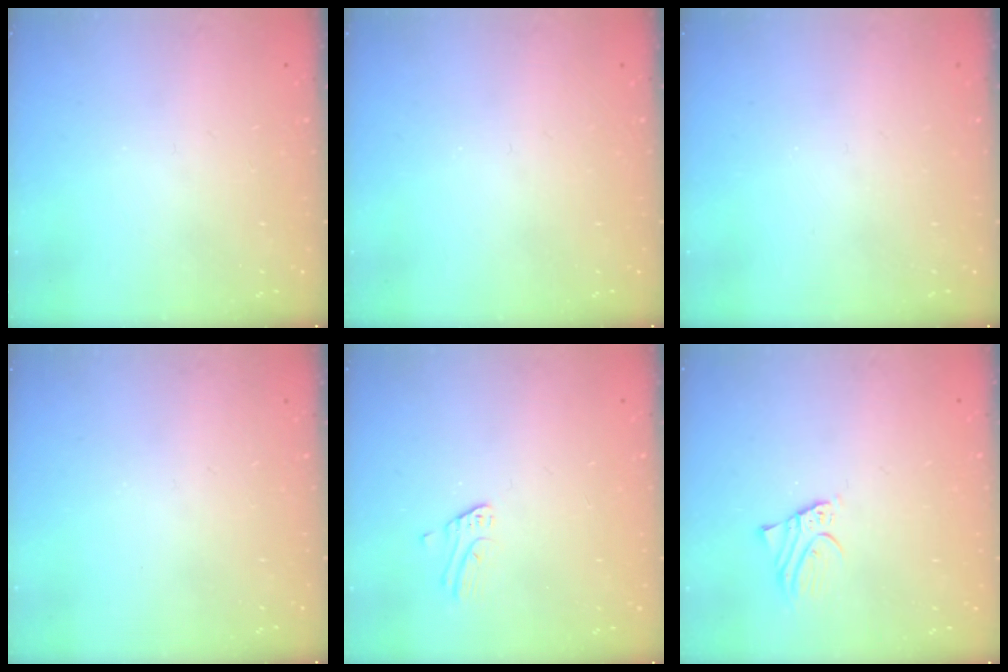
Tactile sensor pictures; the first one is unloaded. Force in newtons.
{"total": 0.0}
{"total": 0.0}
{"total": 0.0}
{"total": 2.6, "press": 2.6, "slide": 0.3}
{"total": 2.4, "press": 2.4, "slide": 0.0}